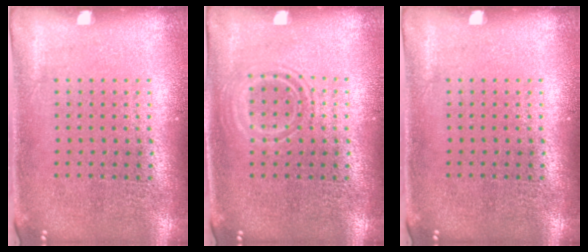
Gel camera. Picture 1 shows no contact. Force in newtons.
{"total": 1.0, "press": 0.9, "slide": 0.3}
{"total": 0.0}